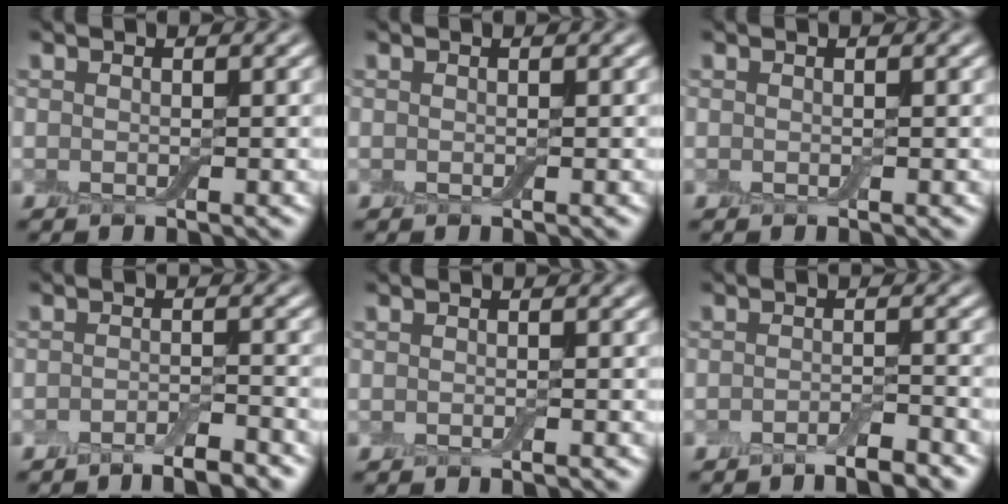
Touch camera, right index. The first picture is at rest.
{"total": 0.0}
{"total": 0.0}
{"total": 2.6, "force": [-2.2, 0.3, 1.4], "torque": [-0.020, 0.002, -0.038]}
{"total": 0.0}
{"total": 2.3, "force": [-1.9, 0.2, 1.3], "torque": [-0.018, 0.002, -0.034]}